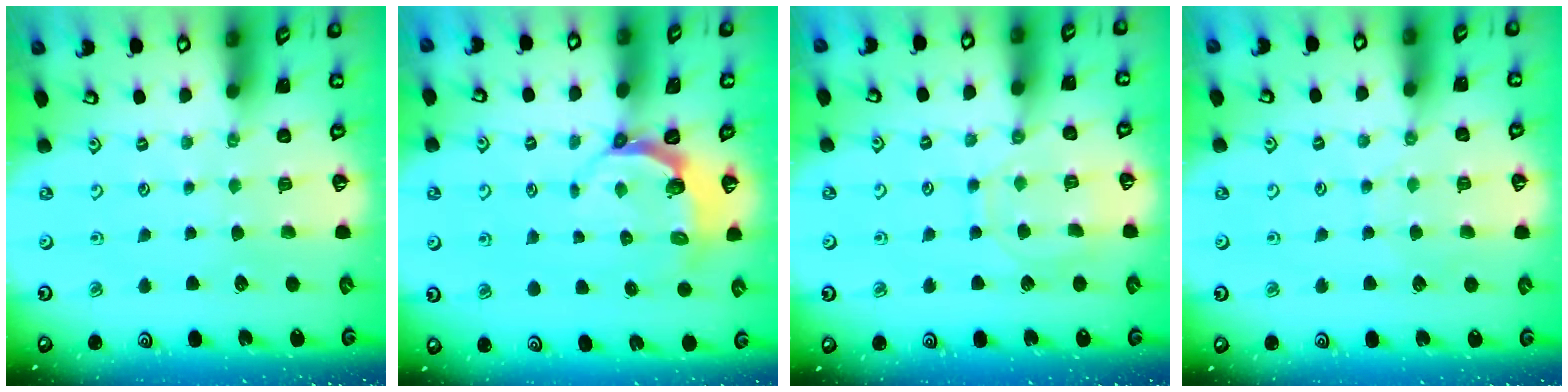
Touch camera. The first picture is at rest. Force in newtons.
{"total": 4.7, "press": 3.7, "slide": 2.8}
{"total": 9.2, "press": 9.2, "slide": 0.8}
{"total": 4.1, "press": 4.1, "slide": 0.6}